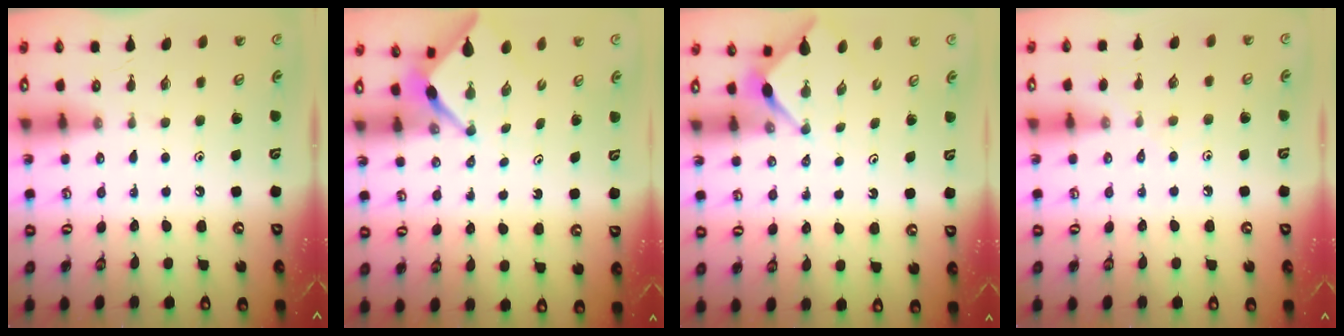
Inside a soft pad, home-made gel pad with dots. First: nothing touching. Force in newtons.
{"total": 2.7, "press": 2.7, "slide": 0.3}
{"total": 2.7, "press": 2.7, "slide": 0.3}
{"total": 4.4, "press": 4.4, "slide": 0.7}